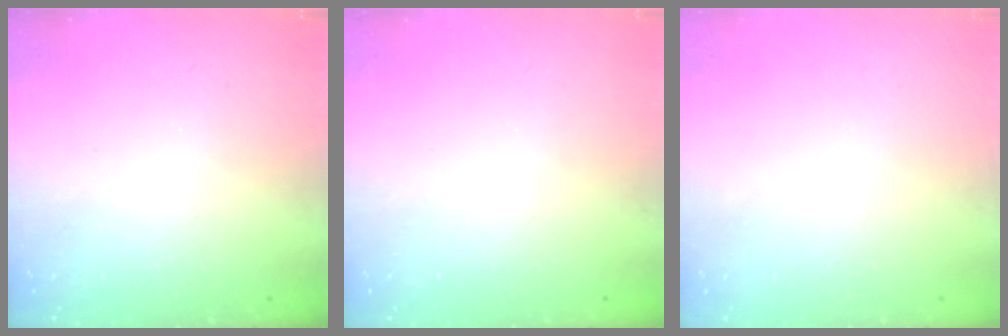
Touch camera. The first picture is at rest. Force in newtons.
{"total": 0.0}
{"total": 0.0}